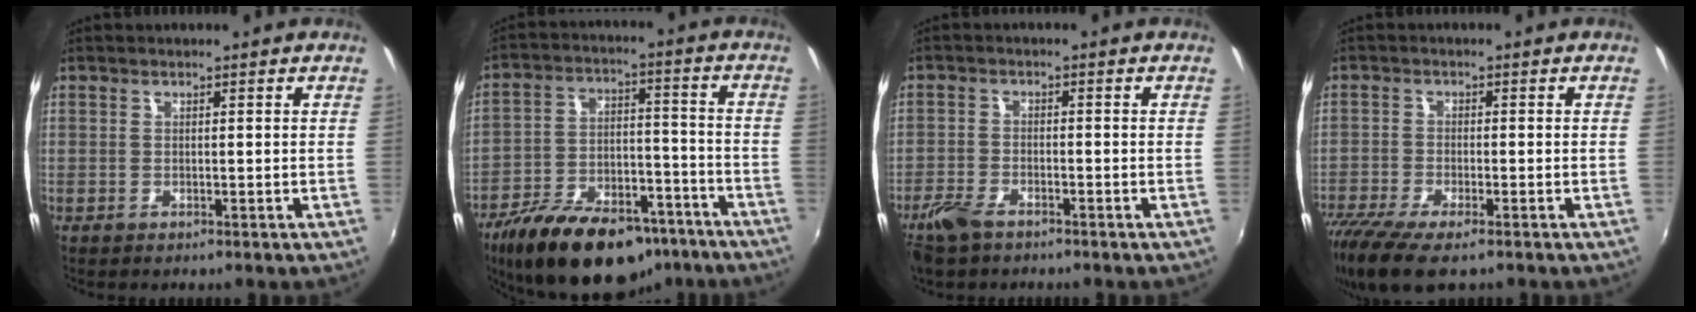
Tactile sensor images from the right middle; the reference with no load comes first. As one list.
[{"total": 23.1, "force": [-16.5, 10.3, 12.3], "torque": [-0.225, 0.001, -0.244]}, {"total": 5.4, "force": [-4.1, 2.3, 2.7], "torque": [-0.078, -0.007, -0.081]}, {"total": 11.5, "force": [-8.3, 3.1, 7.3], "torque": [-0.173, -0.052, -0.153]}]